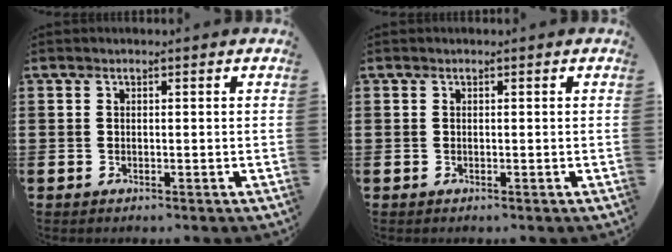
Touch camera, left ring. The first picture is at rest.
{"total": 0.0}